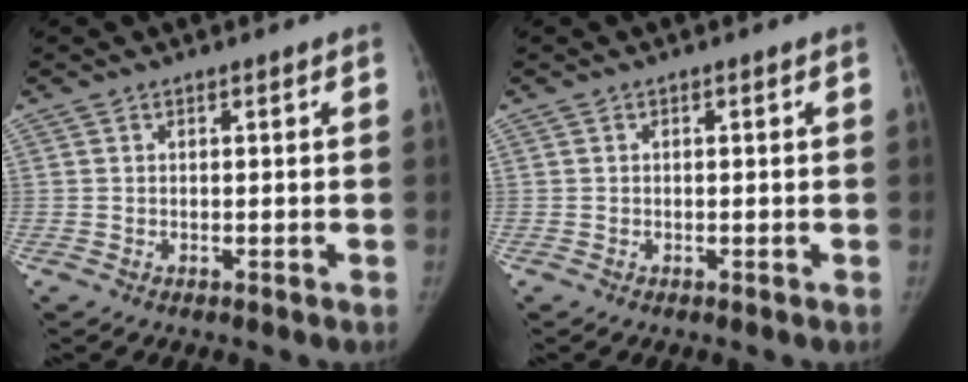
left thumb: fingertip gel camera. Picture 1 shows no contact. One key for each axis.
{"total": 0.0}